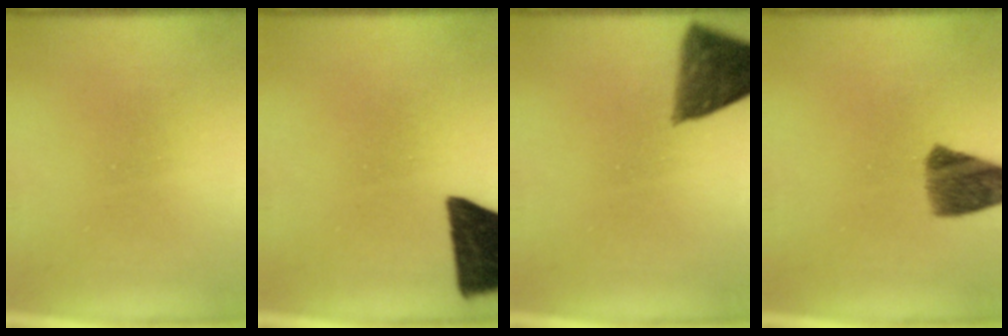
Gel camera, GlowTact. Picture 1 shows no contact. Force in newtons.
{"total": 14.7}
{"total": 7.5}
{"total": 8.2}